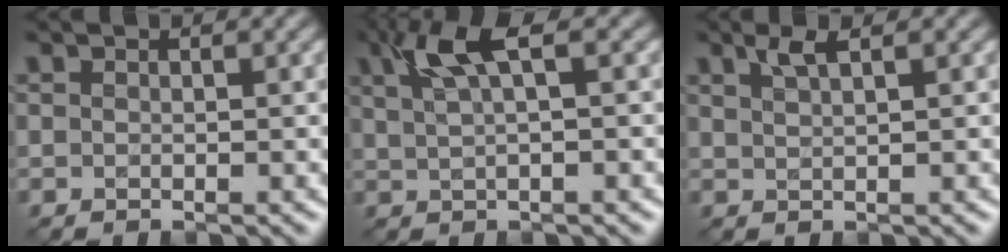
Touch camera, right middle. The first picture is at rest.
{"total": 4.4, "force": [2.2, 1.2, 3.7], "torque": [-0.075, 0.010, 0.042]}
{"total": 1.8, "force": [1.2, 0.5, 1.3], "torque": [-0.022, 0.003, 0.021]}